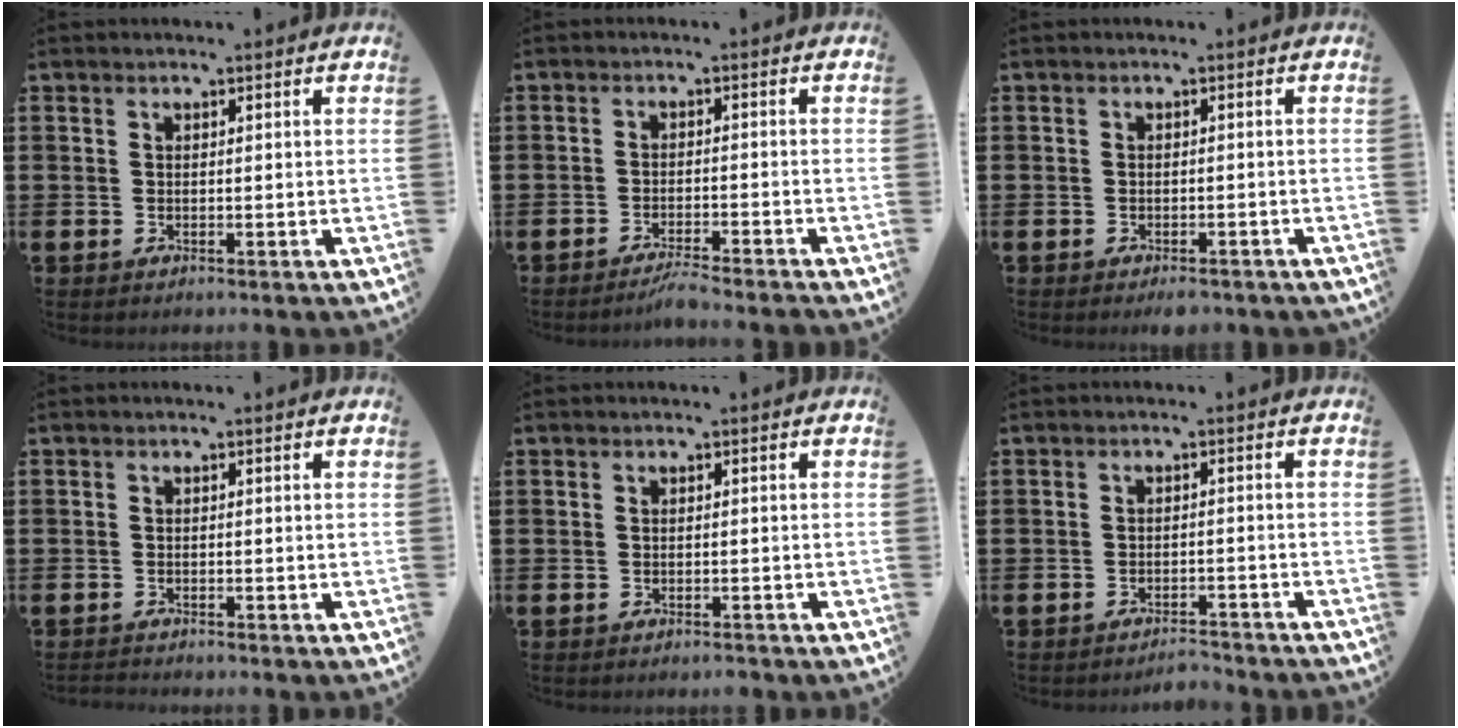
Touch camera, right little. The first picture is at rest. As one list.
[{"total": 2.3, "force": [-2.1, -0.3, 1.0], "torque": [-0.017, 0.006, -0.040]}, {"total": 1.0, "force": [-1.0, 0.2, 0.3], "torque": [-0.008, -0.001, -0.019]}, {"total": 0.7, "force": [-0.6, 0.0, 0.0], "torque": [-0.002, -0.003, -0.013]}, {"total": 0.6, "force": [-0.5, 0.1, 0.2], "torque": [-0.004, -0.003, -0.010]}, {"total": 2.0, "force": [-2.0, 0.0, 0.0], "torque": [-0.005, 0.003, -0.042]}]